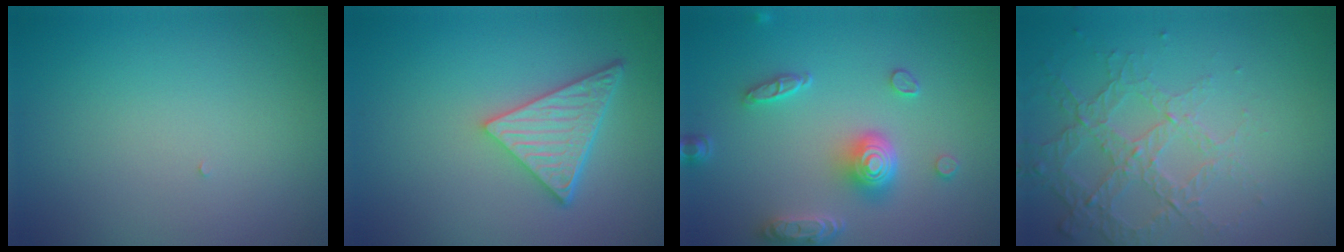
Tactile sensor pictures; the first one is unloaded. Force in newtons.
{"total": 5.0, "press": 3.7, "slide": 3.3}
{"total": 4.9, "press": 3.9, "slide": 2.9}
{"total": 4.2, "press": 3.0, "slide": 2.9}